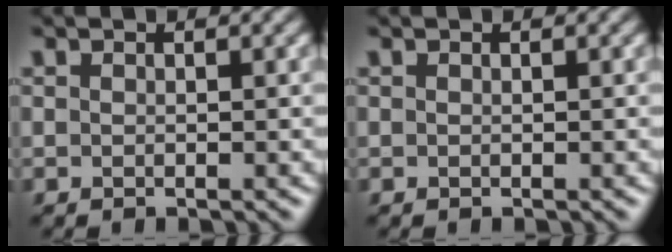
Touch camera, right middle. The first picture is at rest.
{"total": 0.0}